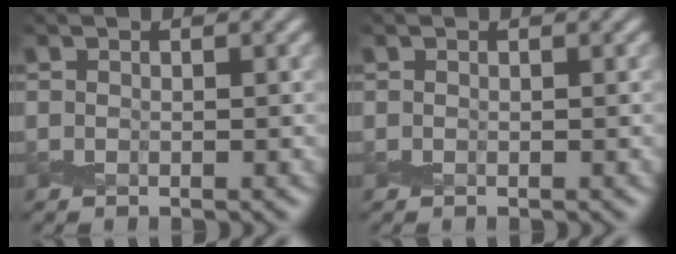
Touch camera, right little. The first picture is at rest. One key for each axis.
{"total": 0.0}